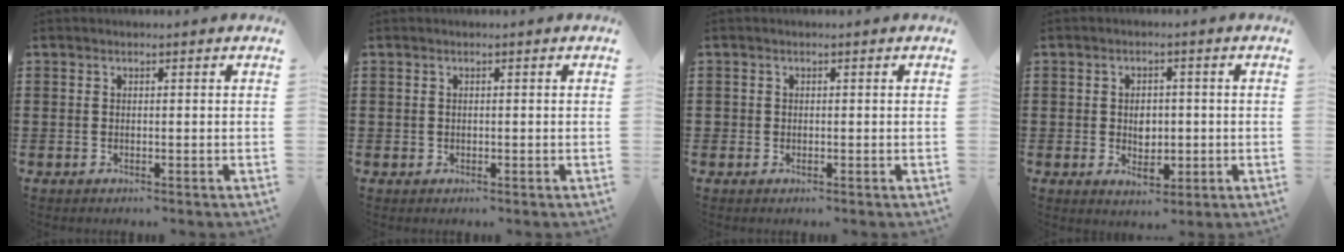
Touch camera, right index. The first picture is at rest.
{"total": 0.5, "force": [0.1, 0.5, 0.1], "torque": [-0.003, 0.004, 0.002]}
{"total": 0.7, "force": [-0.1, 0.7, 0.1], "torque": [-0.004, 0.004, -0.004]}
{"total": 3.9, "force": [-0.2, 2.8, 2.7], "torque": [-0.042, 0.001, -0.009]}